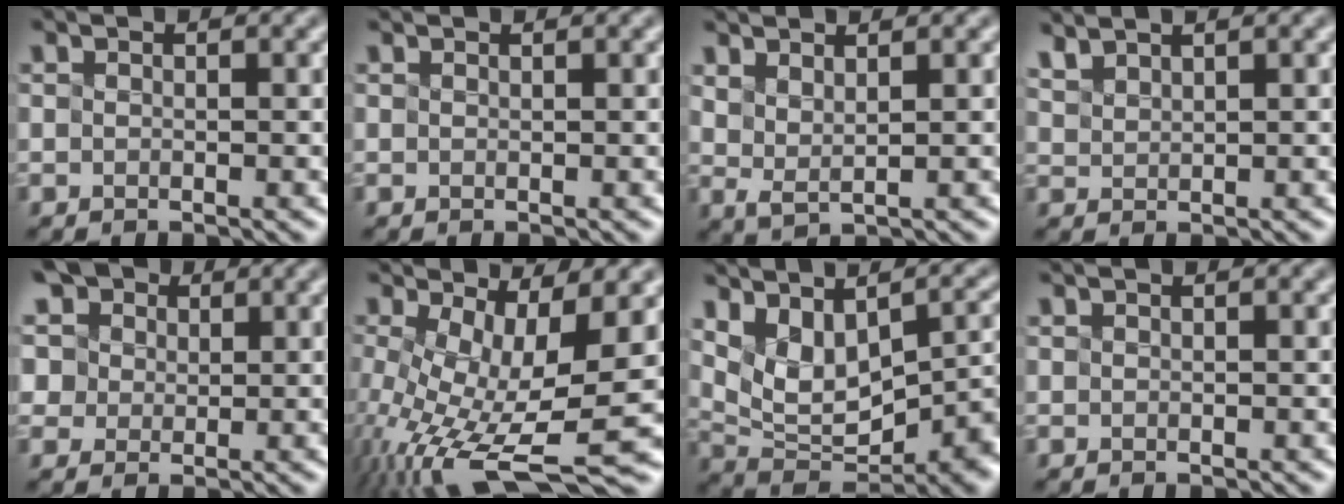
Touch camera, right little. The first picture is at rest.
{"total": 0.7, "force": [0.6, 0.3, 0.3], "torque": [-0.003, 0.005, 0.005]}
{"total": 1.7, "force": [1.6, 0.1, 0.7], "torque": [-0.023, 0.003, 0.045]}
{"total": 1.9, "force": [1.8, -0.1, -0.1], "torque": [-0.011, 0.016, 0.051]}
{"total": 7.8, "force": [4.3, 5.8, 2.9], "torque": [-0.082, 0.029, 0.074]}
{"total": 11.0, "force": [-2.2, 2.7, 10.5], "torque": [-0.201, -0.009, -0.002]}
{"total": 8.8, "force": [1.8, 4.5, 7.3], "torque": [-0.132, -0.010, 0.063]}
{"total": 1.5, "force": [0.9, 0.8, 0.9], "torque": [-0.008, 0.020, 0.009]}